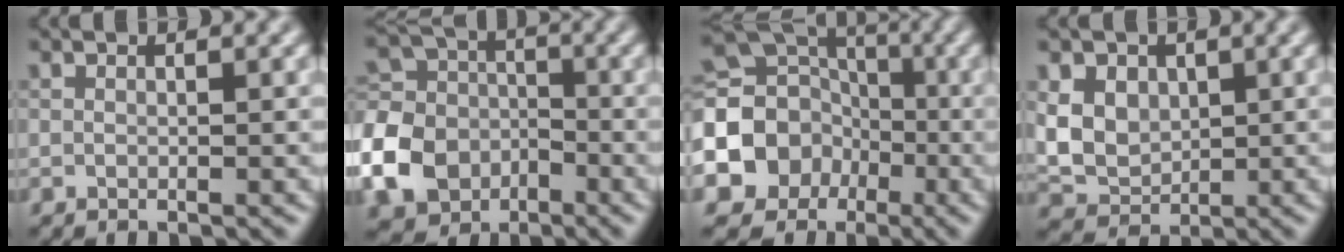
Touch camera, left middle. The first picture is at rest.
{"total": 7.3, "force": [-3.0, 5.8, 3.3], "torque": [-0.074, 0.003, -0.072]}
{"total": 11.6, "force": [-3.2, 10.1, 4.7], "torque": [-0.105, -0.009, -0.079]}
{"total": 5.4, "force": [1.6, 4.3, 2.9], "torque": [-0.060, 0.010, 0.027]}